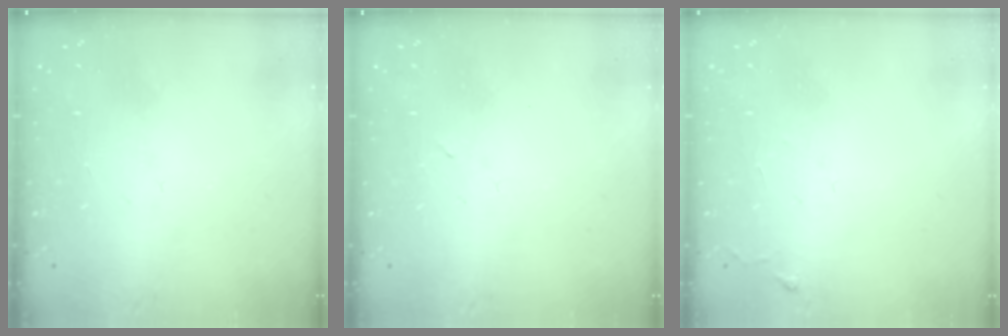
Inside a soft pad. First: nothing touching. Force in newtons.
{"total": 2.4, "press": 2.3, "slide": 0.8}
{"total": 3.3, "press": 3.3, "slide": 0.5}